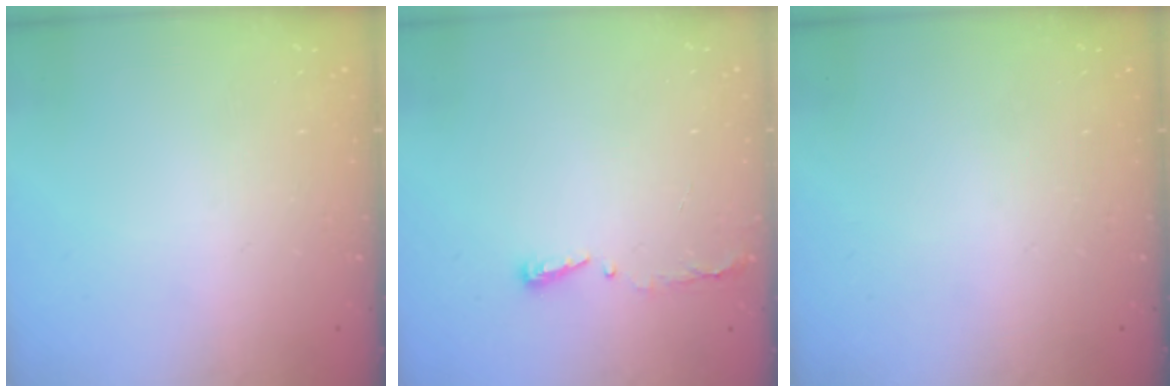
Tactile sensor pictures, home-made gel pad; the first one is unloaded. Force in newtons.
{"total": 3.7, "press": 3.7, "slide": 0.6}
{"total": 0.0}